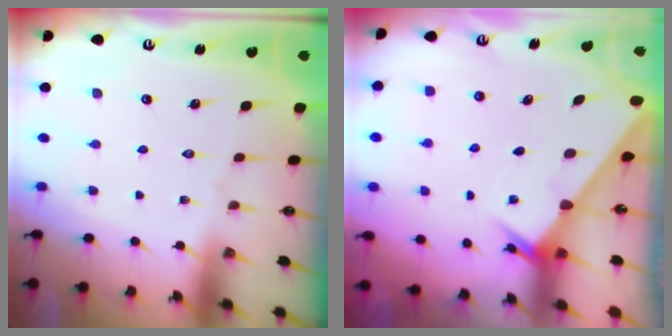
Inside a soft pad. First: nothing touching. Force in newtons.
{"total": 1.9, "press": 1.9, "slide": 0.0}